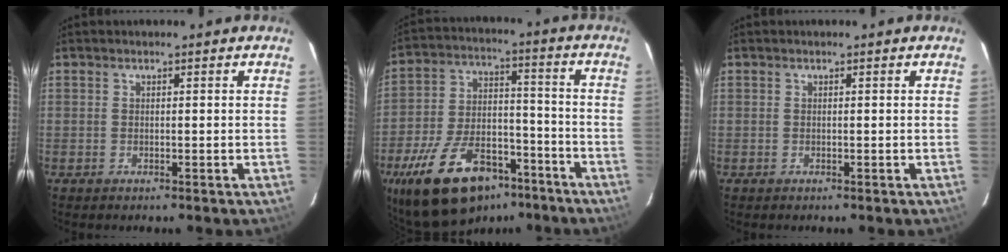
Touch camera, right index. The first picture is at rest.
{"total": 20.8, "force": [-13.6, 10.2, 12.0], "torque": [-0.239, -0.001, -0.215]}
{"total": 0.0}